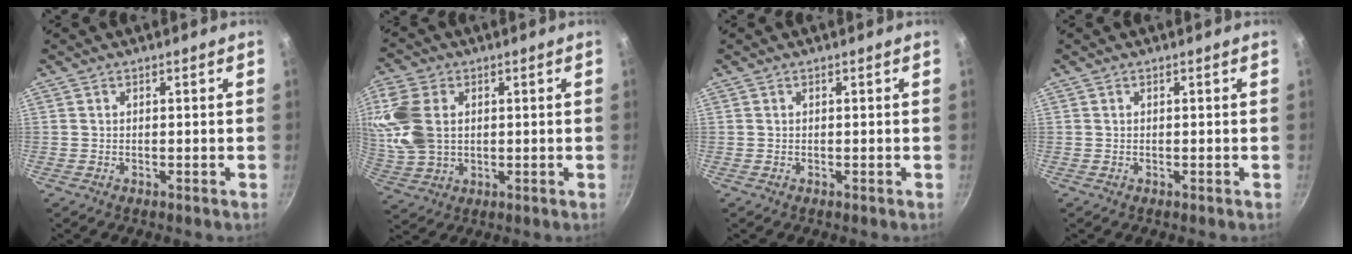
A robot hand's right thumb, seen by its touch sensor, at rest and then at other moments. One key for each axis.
{"total": 11.0, "fx": 2.1, "fy": 7.7, "fz": 7.6, "tx": -0.153, "ty": -0.002, "tz": 0.046}
{"total": 0.0}
{"total": 0.0}